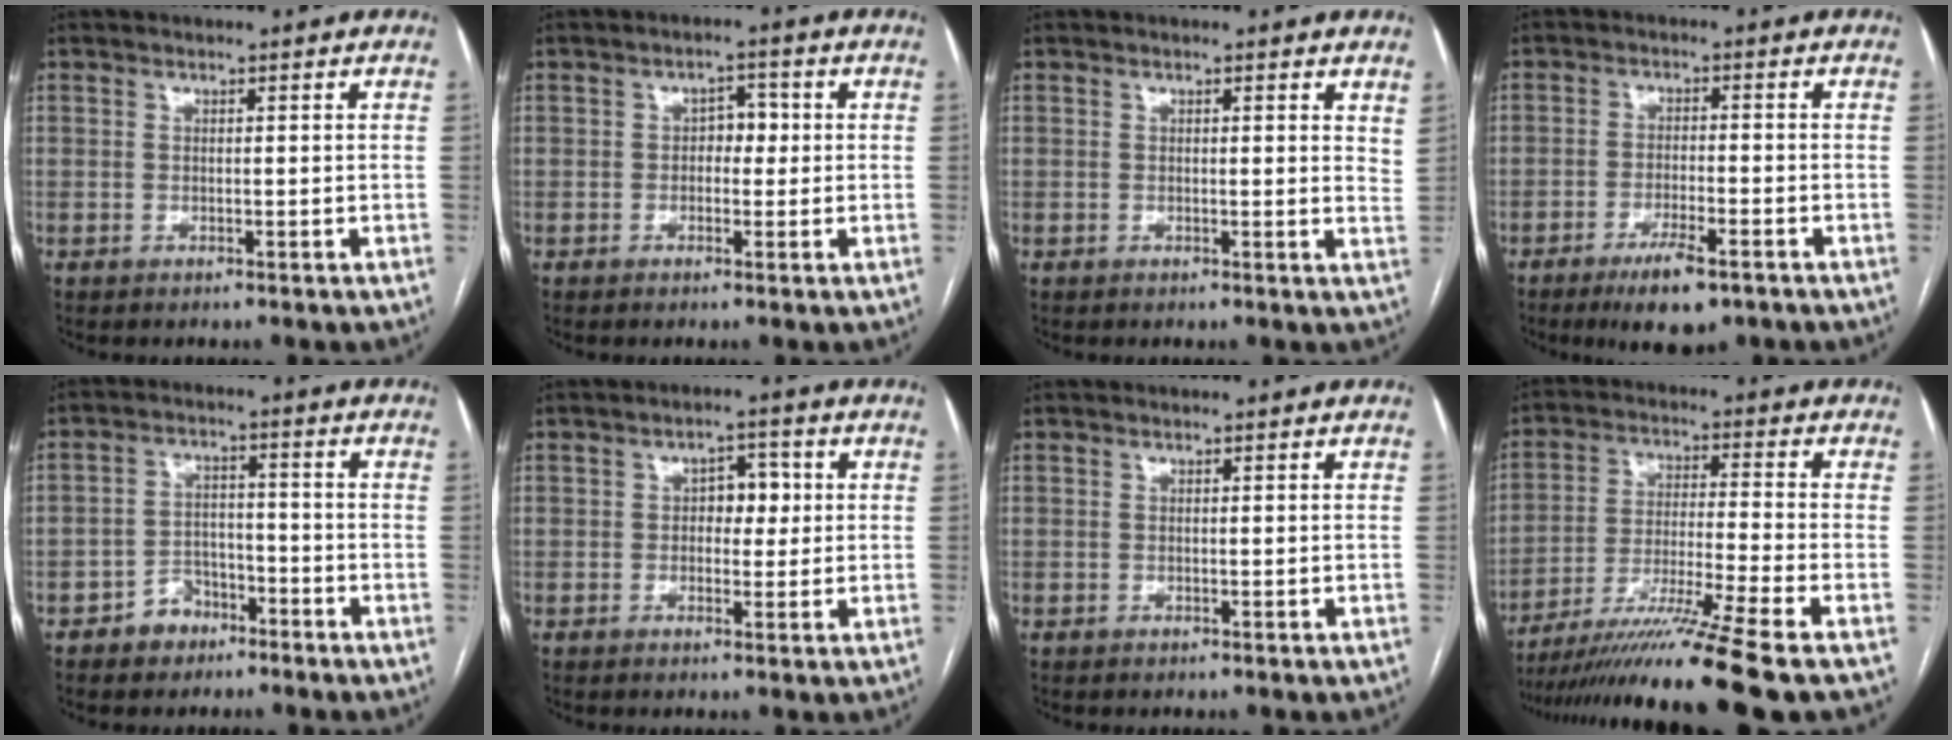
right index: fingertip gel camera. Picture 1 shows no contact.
{"total": 2.9, "force": [0.1, 1.8, 2.2], "torque": [-0.026, 0.014, -0.002]}
{"total": 2.8, "force": [2.2, 0.7, 1.6], "torque": [-0.020, -0.009, 0.013]}
{"total": 7.2, "force": [-4.6, 1.5, 5.3], "torque": [-0.095, -0.012, -0.073]}
{"total": 5.0, "force": [-3.3, 3.5, 1.4], "torque": [-0.023, 0.016, -0.053]}
{"total": 4.1, "force": [0.5, 2.4, 3.2], "torque": [-0.043, 0.013, 0.008]}
{"total": 0.0}
{"total": 15.5, "force": [-12.2, -3.3, 9.0], "torque": [-0.171, -0.039, -0.210]}